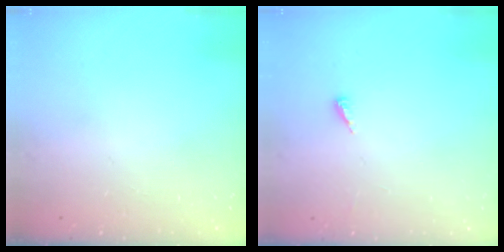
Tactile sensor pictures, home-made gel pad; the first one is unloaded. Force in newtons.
{"total": 2.8, "press": 2.8, "slide": 0.2}